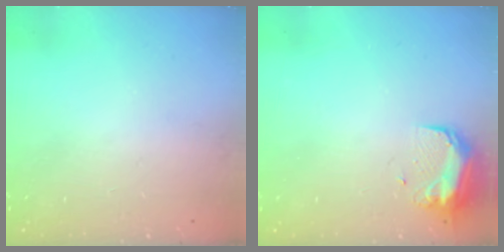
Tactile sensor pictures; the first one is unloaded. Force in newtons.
{"total": 9.2, "press": 9.2, "slide": 0.6}